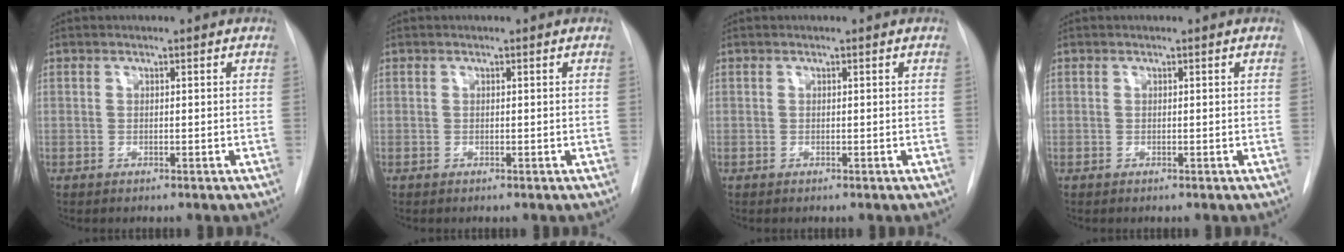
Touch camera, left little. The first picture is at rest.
{"total": 0.0}
{"total": 0.0}
{"total": 0.0}